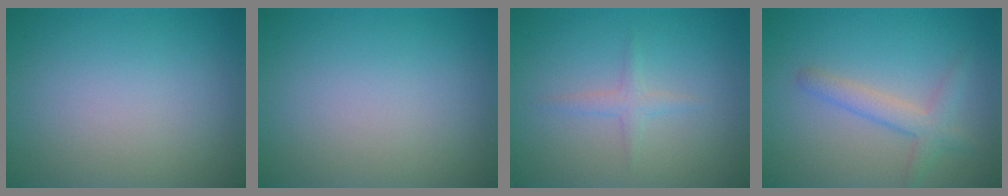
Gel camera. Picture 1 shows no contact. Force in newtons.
{"total": 0.0}
{"total": 1.3, "press": 1.3, "slide": 0.1}
{"total": 2.7, "press": 2.6, "slide": 0.1}